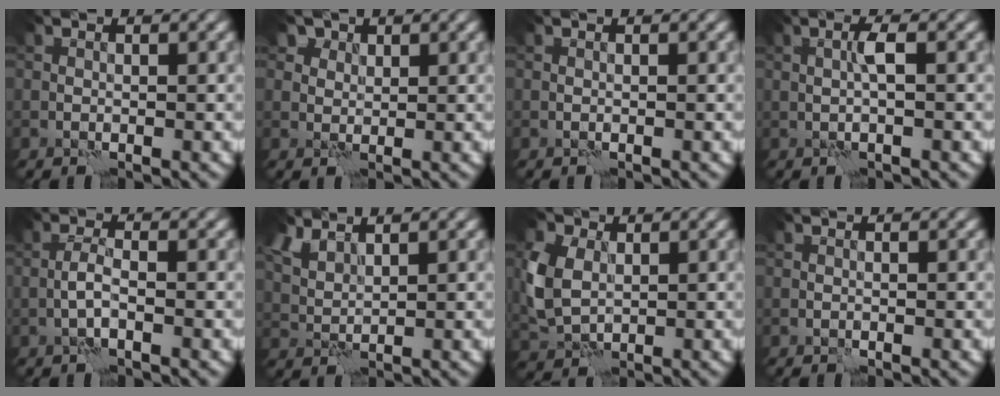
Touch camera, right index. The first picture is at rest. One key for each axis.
{"total": 3.9, "fx": 2.7, "fy": 2.5, "fz": 1.2, "tx": -0.026, "ty": 0.005, "tz": 0.040}
{"total": 0.0}
{"total": 1.2, "fx": 0.2, "fy": -0.2, "fz": 1.1, "tx": -0.023, "ty": 0.004, "tz": 0.004}
{"total": 1.4, "fx": -0.5, "fy": 0.1, "fz": 1.2, "tx": -0.028, "ty": 0.006, "tz": -0.015}
{"total": 2.4, "fx": 2.2, "fy": 0.6, "fz": 0.7, "tx": -0.025, "ty": 0.002, "tz": 0.051}
{"total": 6.2, "fx": 1.0, "fy": 4.6, "fz": 4.0, "tx": -0.118, "ty": 0.003, "tz": 0.019}
{"total": 0.0}